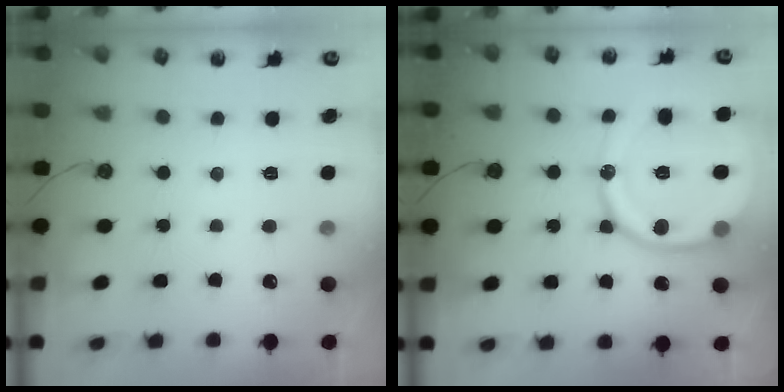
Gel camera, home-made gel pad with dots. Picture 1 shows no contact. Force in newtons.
{"total": 18.9, "press": 18.8, "slide": 2.3}